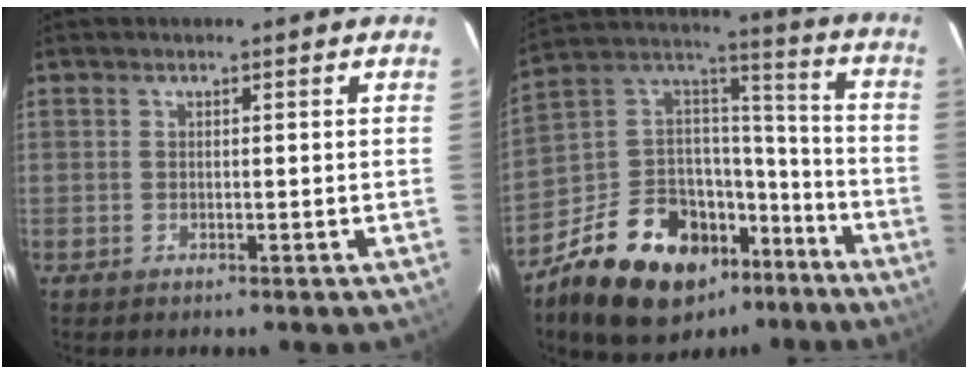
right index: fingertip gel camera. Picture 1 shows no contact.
{"total": 23.7, "force": [-13.7, 14.4, 12.8], "torque": [-0.266, 0.051, -0.207]}